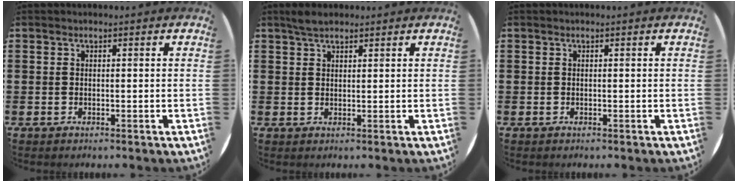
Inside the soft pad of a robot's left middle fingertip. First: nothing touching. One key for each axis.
{"total": 2.4, "fx": 2.0, "fy": 0.8, "fz": 1.0, "tx": -0.014, "ty": 0.003, "tz": 0.036}
{"total": 0.0}